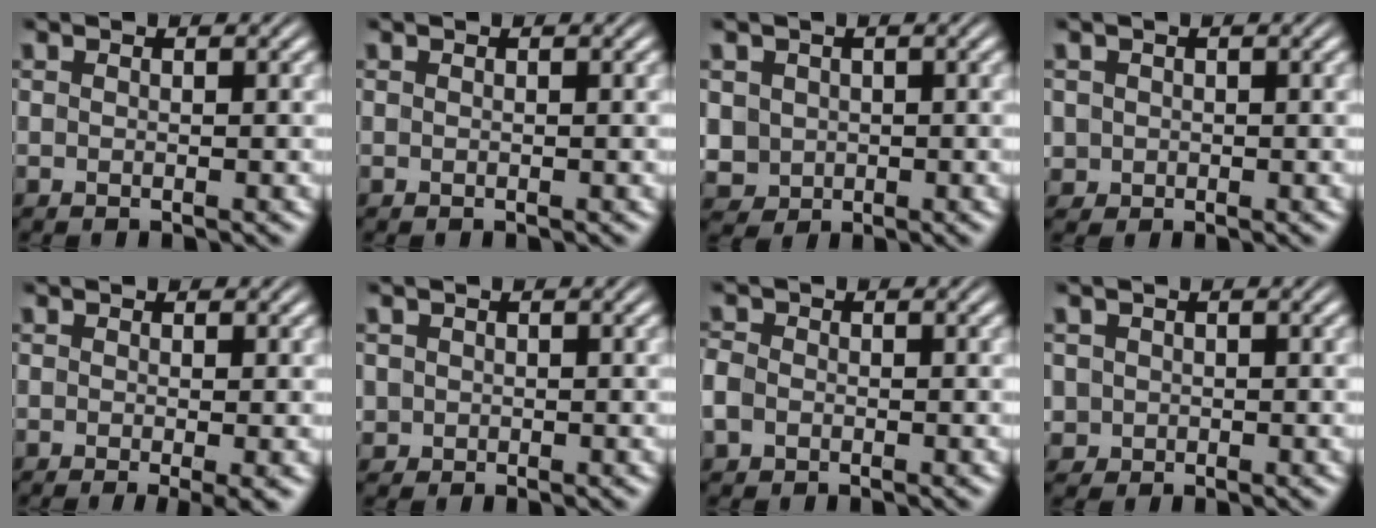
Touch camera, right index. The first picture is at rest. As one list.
[{"total": 0.0}, {"total": 5.8, "force": [-0.7, 5.4, 2.0], "torque": [-0.072, -0.035, 0.002]}, {"total": 2.5, "force": [-0.4, 2.4, 0.6], "torque": [-0.028, -0.021, 0.002]}, {"total": 2.4, "force": [-1.2, 0.4, 2.0], "torque": [-0.024, -0.011, -0.013]}, {"total": 2.0, "force": [-0.2, 1.9, 0.4], "torque": [-0.023, -0.018, 0.004]}, {"total": 2.3, "force": [-0.7, 1.9, 1.0], "torque": [-0.039, -0.010, -0.010]}, {"total": 3.3, "force": [-0.6, 3.2, 0.9], "torque": [-0.036, -0.024, 0.000]}]